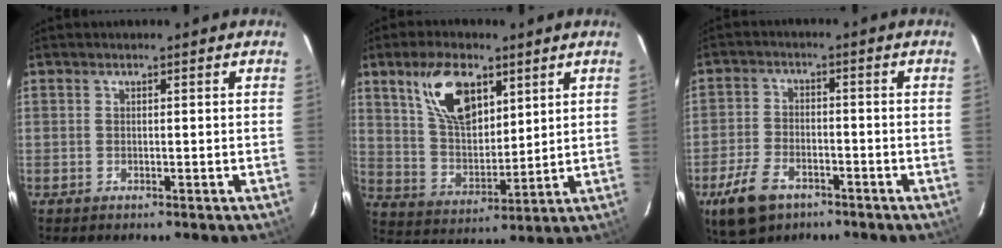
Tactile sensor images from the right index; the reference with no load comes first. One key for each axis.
{"total": 13.3, "fx": 7.0, "fy": 6.6, "fz": 9.1, "tx": -0.164, "ty": 0.013, "tz": 0.143}
{"total": 9.7, "fx": -5.9, "fy": 5.4, "fz": 5.4, "tx": -0.138, "ty": -0.003, "tz": -0.108}